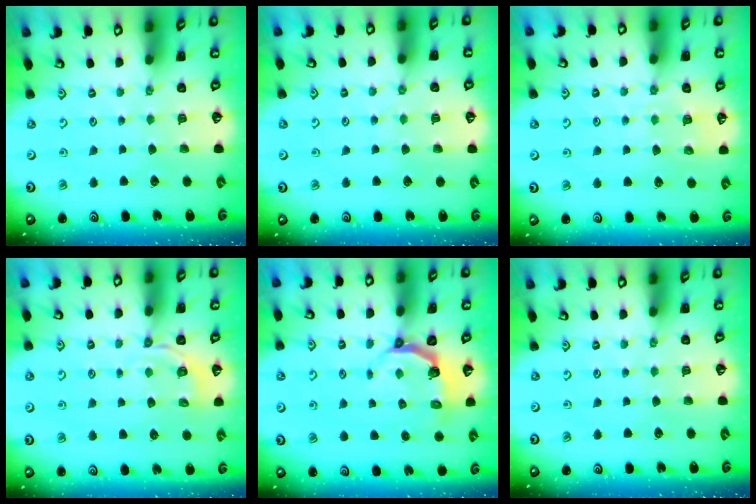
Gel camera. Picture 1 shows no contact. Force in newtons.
{"total": 2.7, "press": 2.7, "slide": 0.5}
{"total": 6.3, "press": 6.3, "slide": 0.8}
{"total": 2.8, "press": 2.1, "slide": 1.8}
{"total": 4.3, "press": 2.9, "slide": 3.1}
{"total": 0.0}